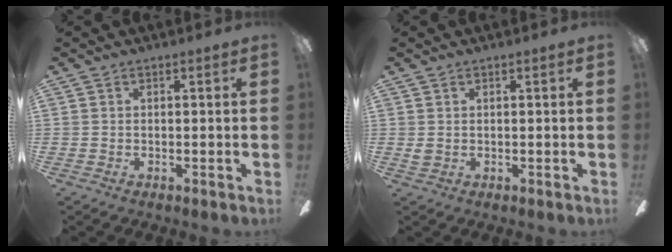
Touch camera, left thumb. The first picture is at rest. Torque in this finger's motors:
{"motor_torque": [0.28, 0.37, 0.17, -0.30, 0.00]}